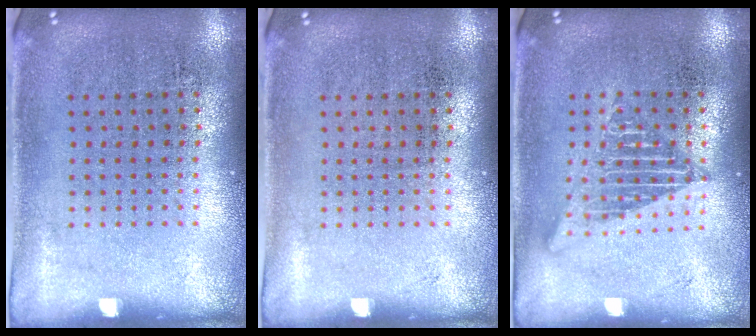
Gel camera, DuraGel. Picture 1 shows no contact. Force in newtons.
{"total": 0.0}
{"total": 1.7, "press": 1.7, "slide": 0.2}